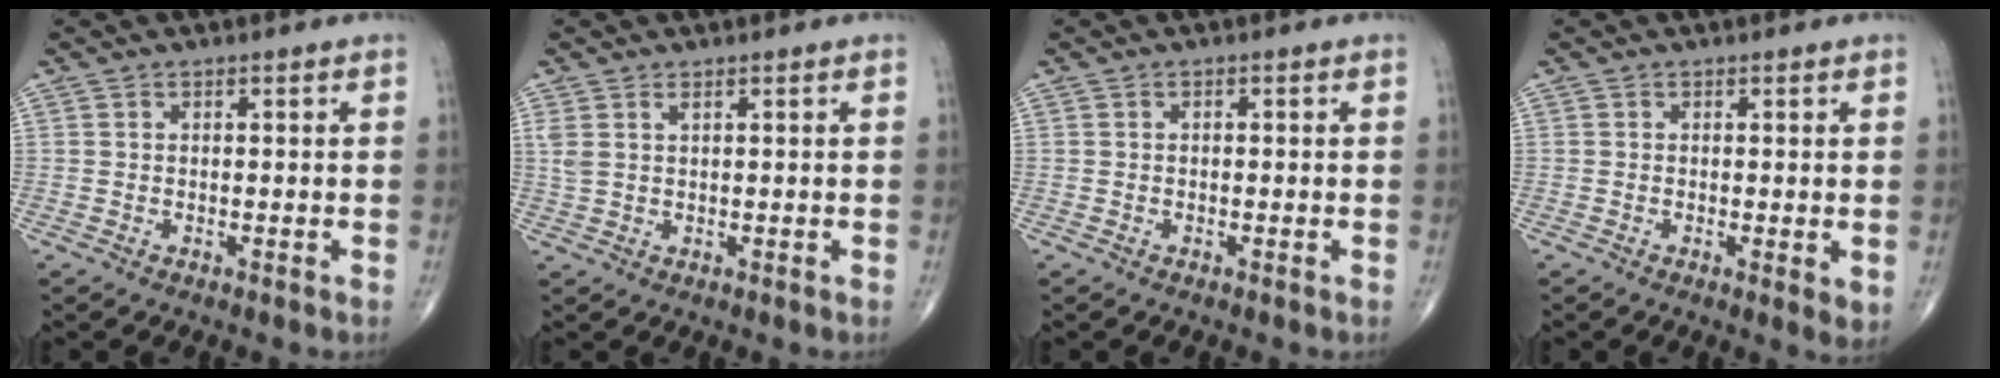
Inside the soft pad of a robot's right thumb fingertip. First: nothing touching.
{"total": 2.4, "force": [1.2, 0.9, 1.9], "torque": [-0.052, 0.008, 0.033]}
{"total": 0.0}
{"total": 2.6, "force": [-0.2, 0.7, 2.5], "torque": [-0.042, -0.011, -0.007]}